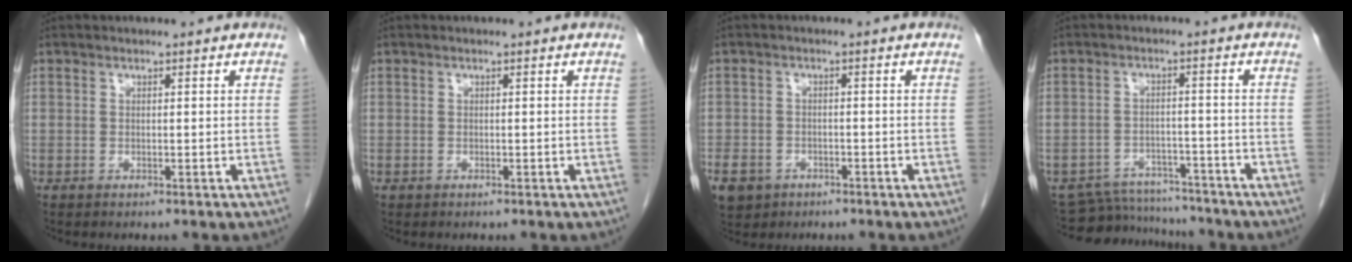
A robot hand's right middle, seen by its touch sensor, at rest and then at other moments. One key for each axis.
{"total": 0.0}
{"total": 9.5, "fx": -5.0, "fy": 7.4, "fz": 3.1, "tx": -0.092, "ty": 0.000, "tz": -0.076}
{"total": 9.8, "fx": -9.5, "fy": 2.1, "fz": 0.6, "tx": -0.008, "ty": 0.006, "tz": -0.138}